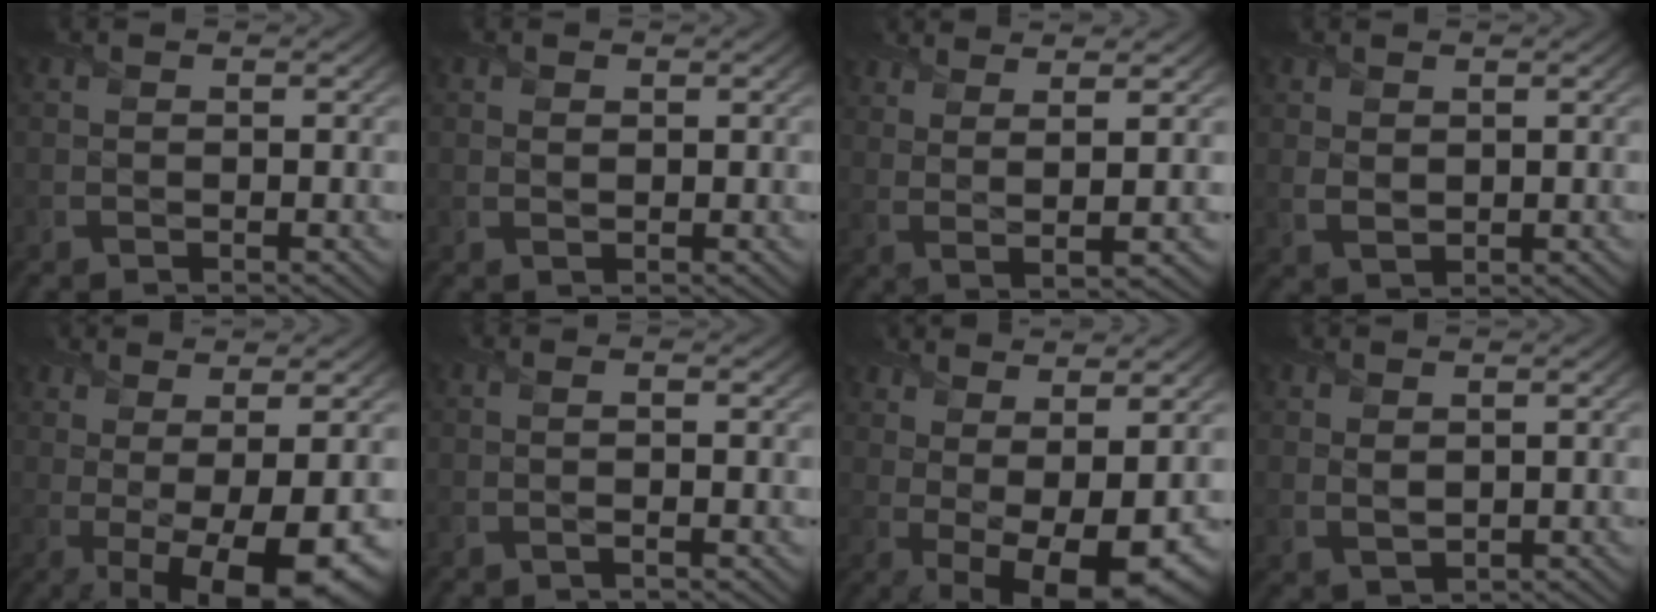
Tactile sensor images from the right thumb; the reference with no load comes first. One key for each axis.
{"total": 0.7, "fx": 0.4, "fy": 0.4, "fz": 0.3, "tx": -0.009, "ty": -0.003, "tz": 0.009}
{"total": 5.9, "fx": 3.3, "fy": 0.9, "fz": 4.8, "tx": -0.084, "ty": 0.004, "tz": 0.052}
{"total": 2.0, "fx": 0.9, "fy": 1.4, "fz": 1.1, "tx": -0.028, "ty": -0.004, "tz": 0.023}
{"total": 11.7, "fx": -1.4, "fy": 3.6, "fz": 11.1, "tx": -0.123, "ty": 0.018, "tz": 0.001}
{"total": 1.5, "fx": -0.1, "fy": 0.2, "fz": 1.5, "tx": -0.027, "ty": 0.002, "tz": -0.006}
{"total": 11.5, "fx": 1.1, "fy": 4.2, "fz": 10.7, "tx": -0.142, "ty": 0.019, "tz": 0.051}
{"total": 2.1, "fx": 1.2, "fy": 1.1, "fz": 1.3, "tx": -0.037, "ty": -0.003, "tz": 0.030}